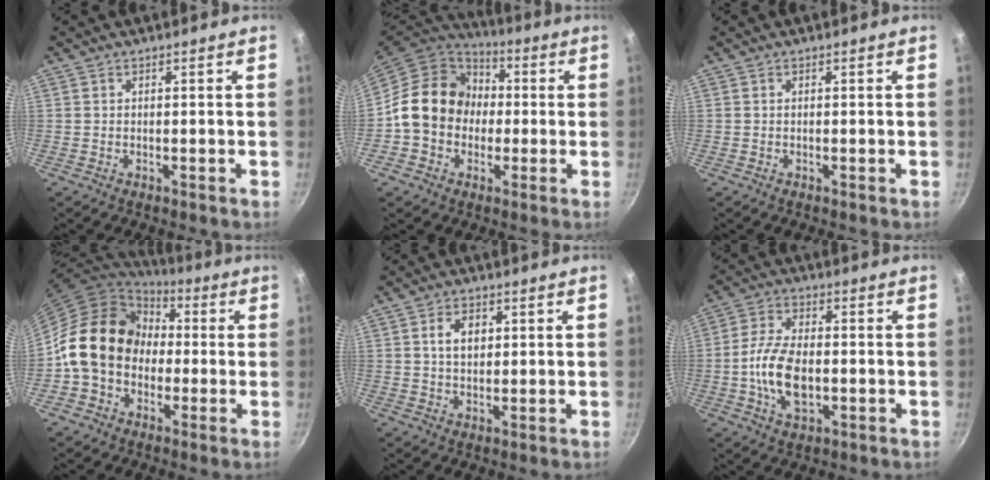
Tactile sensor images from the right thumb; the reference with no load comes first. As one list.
[{"total": 16.4, "force": [-0.2, 14.0, 8.5], "torque": [-0.110, 0.042, -0.018]}, {"total": 0.0}, {"total": 16.9, "force": [-0.4, 13.9, 9.6], "torque": [-0.126, 0.046, -0.019]}, {"total": 5.1, "force": [1.3, 3.5, 3.5], "torque": [-0.043, 0.000, 0.023]}, {"total": 10.7, "force": [-1.7, 6.0, 8.7], "torque": [-0.165, 0.017, -0.035]}]